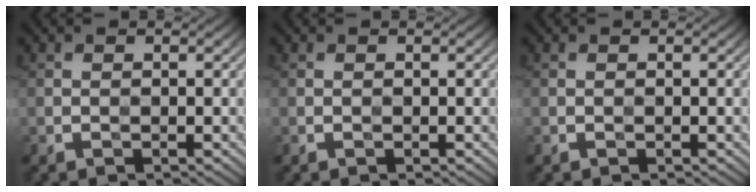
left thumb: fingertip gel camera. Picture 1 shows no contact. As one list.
[{"total": 0.0}, {"total": 0.0}]